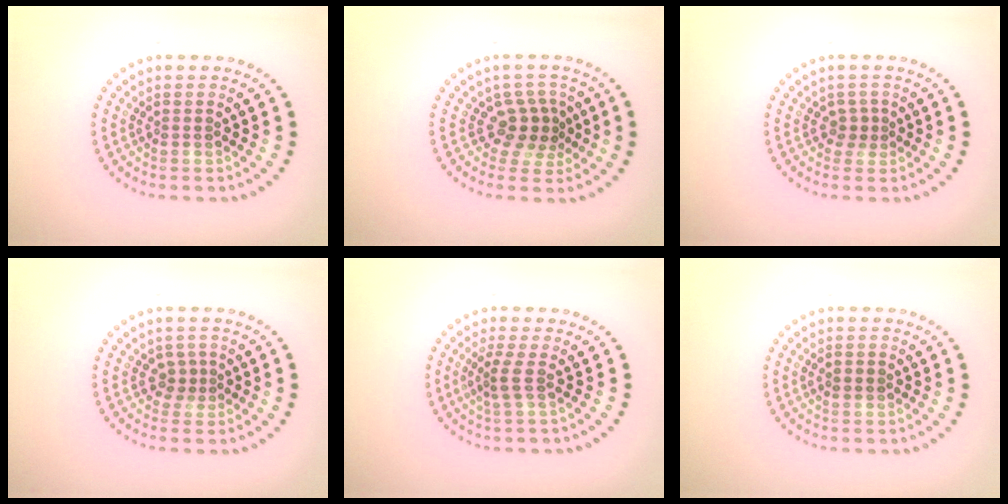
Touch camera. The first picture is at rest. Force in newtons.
{"total": 2.9, "press": 2.3, "slide": 1.9}
{"total": 1.3, "press": 1.1, "slide": 0.8}
{"total": 1.4, "press": 1.1, "slide": 0.9}
{"total": 1.8, "press": 1.1, "slide": 1.4}
{"total": 1.1, "press": 1.1, "slide": 0.2}